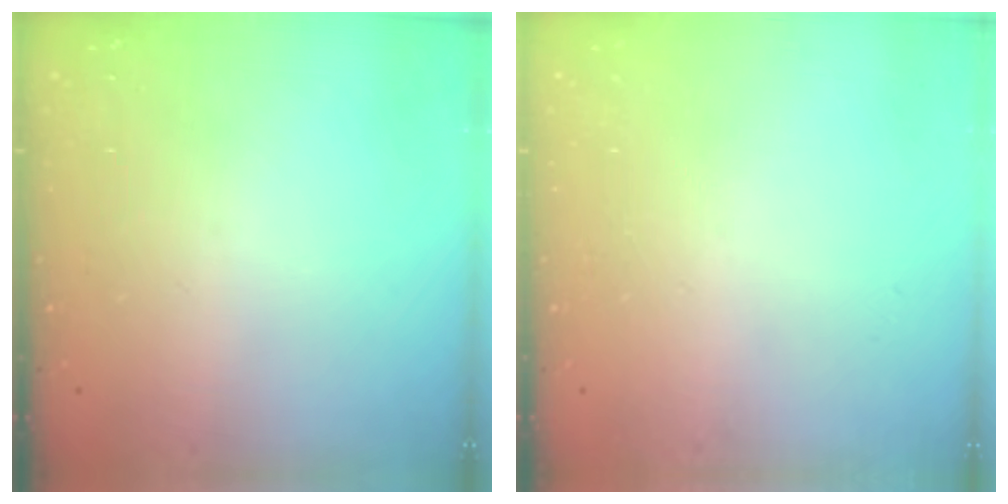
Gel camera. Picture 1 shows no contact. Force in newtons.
{"total": 0.0}